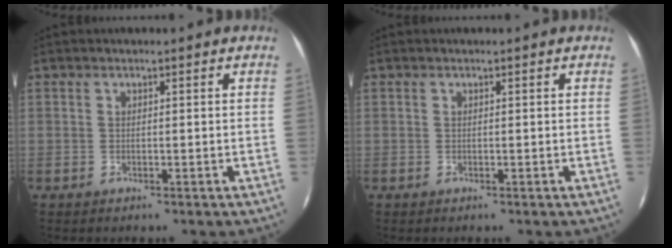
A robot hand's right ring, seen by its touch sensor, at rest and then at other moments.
{"total": 0.0}